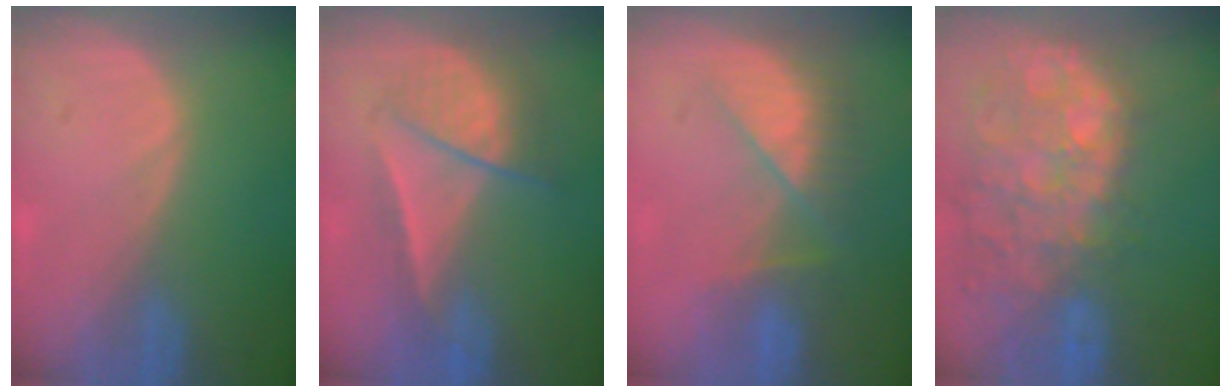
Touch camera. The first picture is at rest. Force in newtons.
{"total": 6.6, "press": 6.5, "slide": 1.2}
{"total": 8.0, "press": 7.1, "slide": 3.6}
{"total": 14.0, "press": 11.6, "slide": 7.9}